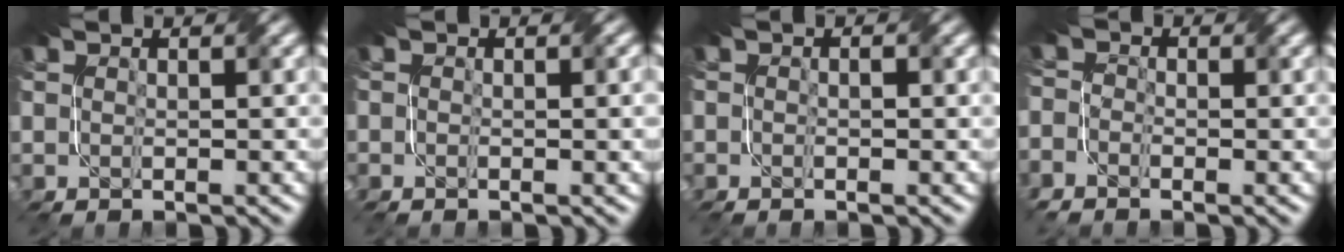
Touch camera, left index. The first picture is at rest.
{"total": 2.0, "force": [-0.3, 1.0, 1.7], "torque": [-0.020, -0.005, -0.007]}
{"total": 0.9, "force": [-0.4, 0.4, 0.7], "torque": [-0.014, -0.001, -0.007]}
{"total": 2.1, "force": [-1.7, 1.2, 0.7], "torque": [-0.021, -0.005, -0.037]}